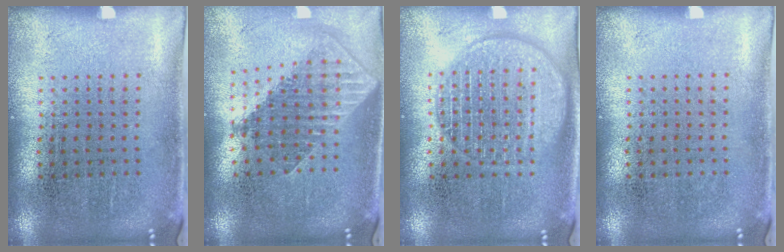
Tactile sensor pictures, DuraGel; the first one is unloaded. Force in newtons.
{"total": 1.8, "press": 1.4, "slide": 1.0}
{"total": 3.3, "press": 3.3, "slide": 0.4}
{"total": 0.0}